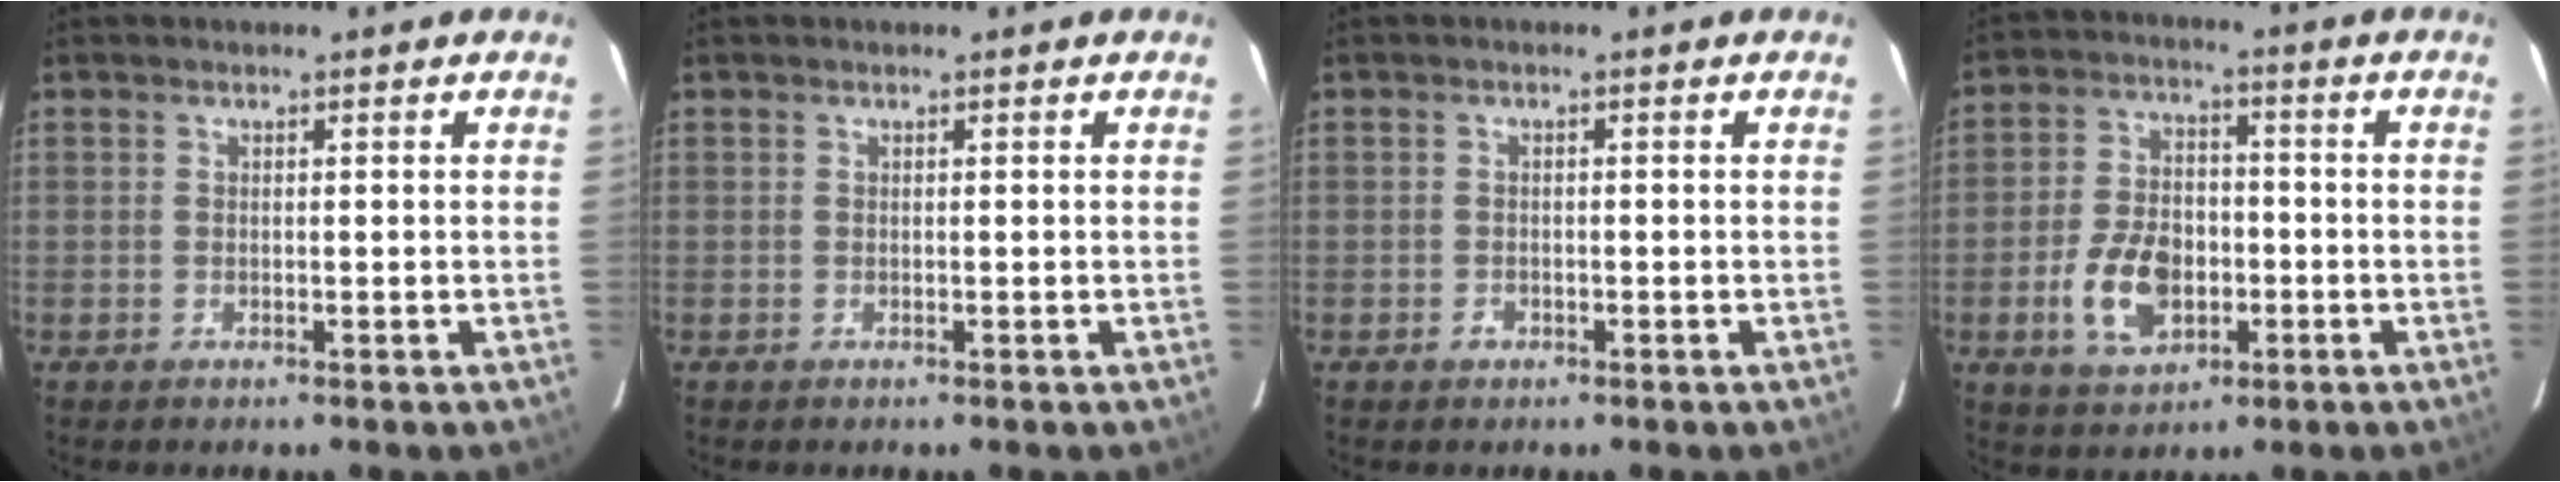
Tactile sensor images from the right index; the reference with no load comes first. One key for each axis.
{"total": 0.0}
{"total": 1.3, "fx": -0.8, "fy": 1.0, "fz": 0.2, "tx": -0.001, "ty": 0.002, "tz": -0.010}
{"total": 11.3, "fx": -3.5, "fy": 7.1, "fz": 8.0, "tx": -0.164, "ty": 0.011, "tz": -0.052}